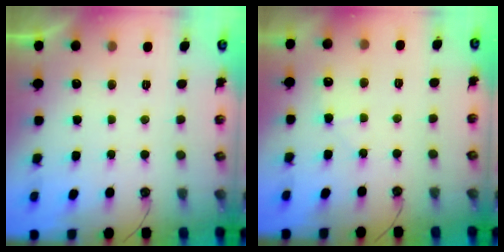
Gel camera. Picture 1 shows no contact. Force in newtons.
{"total": 6.5, "press": 6.5, "slide": 0.8}